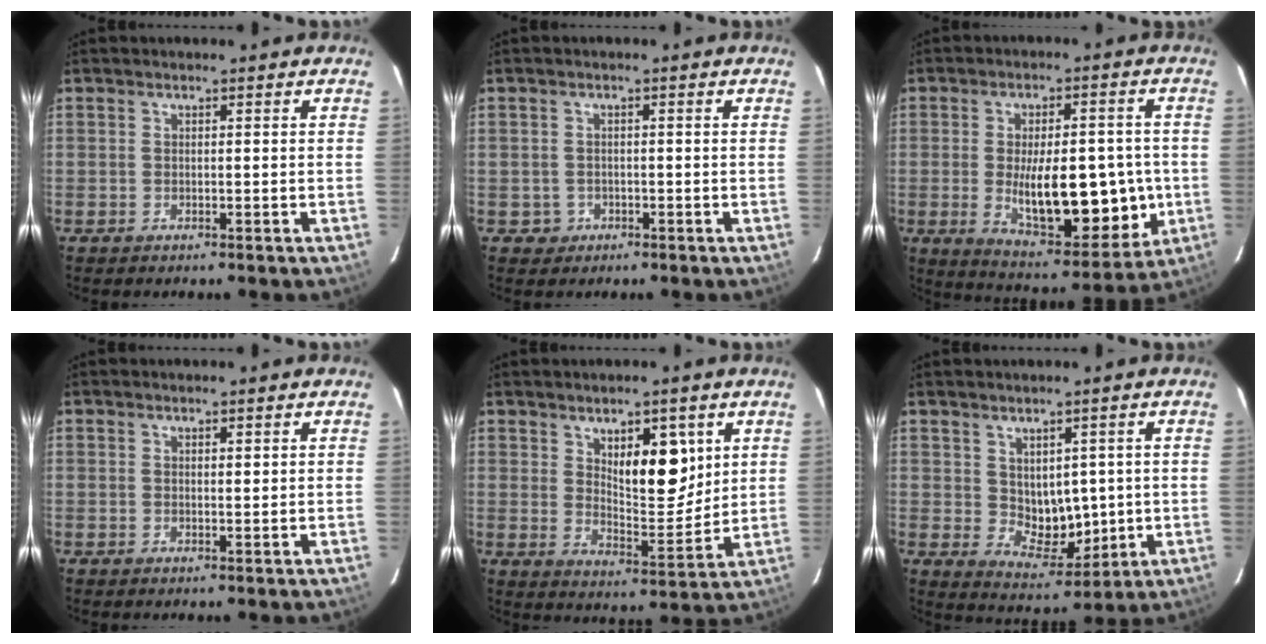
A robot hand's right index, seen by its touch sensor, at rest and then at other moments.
{"total": 2.2, "force": [-0.8, 2.1, -0.2], "torque": [0.012, 0.011, -0.010]}
{"total": 16.8, "force": [-2.2, 6.6, 15.3], "torque": [-0.227, -0.004, -0.016]}
{"total": 0.8, "force": [0.4, 0.2, 0.6], "torque": [-0.011, -0.001, 0.007]}
{"total": 9.5, "force": [3.9, 3.6, 7.9], "torque": [-0.122, -0.007, 0.071]}
{"total": 7.3, "force": [0.6, 4.8, 5.4], "torque": [-0.080, -0.002, 0.035]}